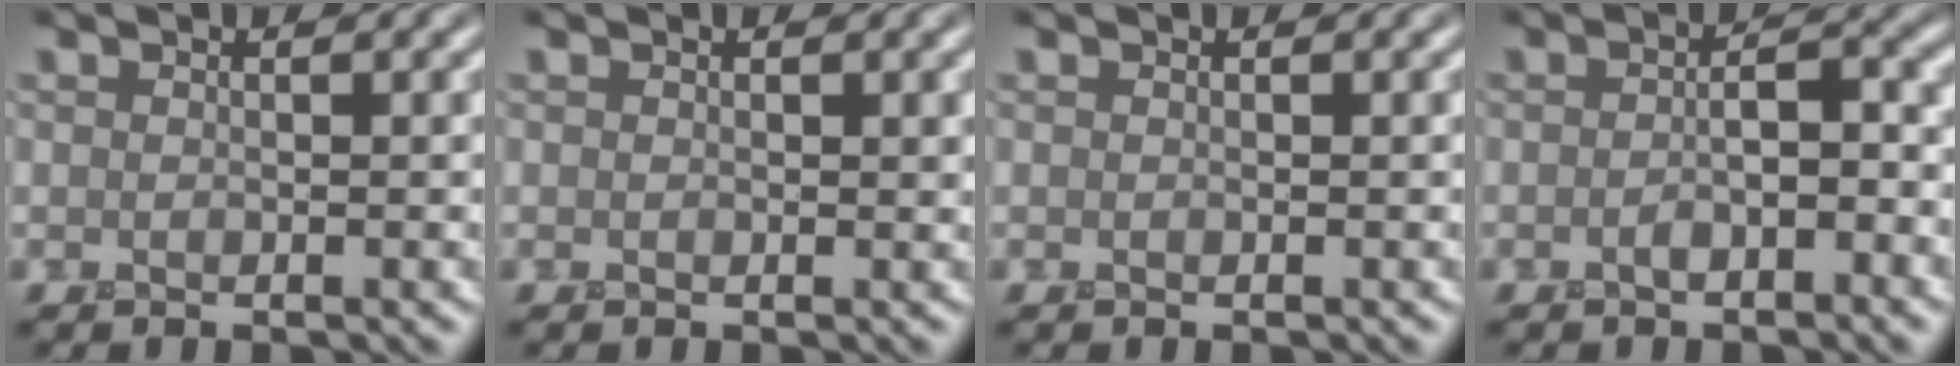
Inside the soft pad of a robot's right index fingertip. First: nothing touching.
{"total": 0.0}
{"total": 0.0}
{"total": 2.4, "force": [-0.9, 0.8, 2.1], "torque": [-0.041, 0.006, -0.017]}